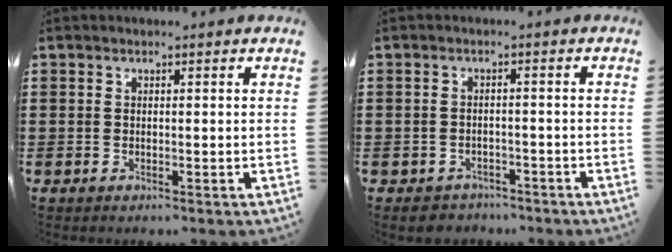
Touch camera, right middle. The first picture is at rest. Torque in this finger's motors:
{"motor_torque": [0.93, -0.40, 0.04, 0.04]}